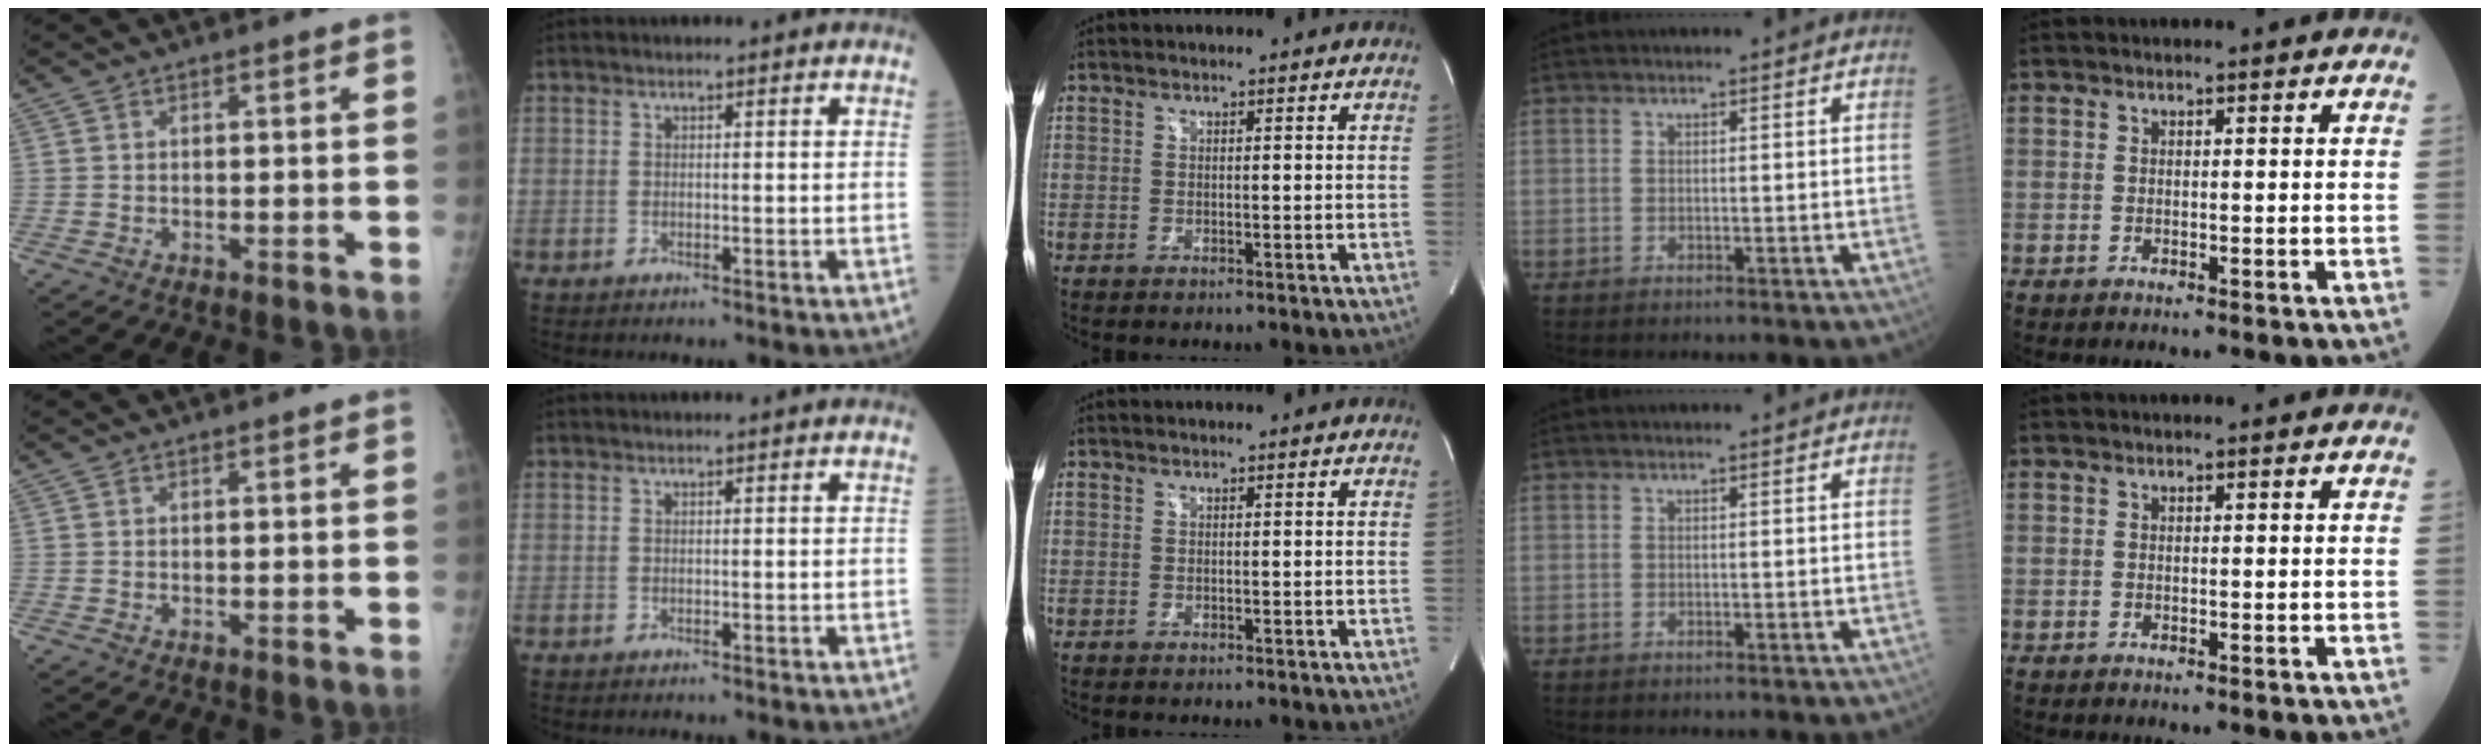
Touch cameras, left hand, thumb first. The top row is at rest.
{}